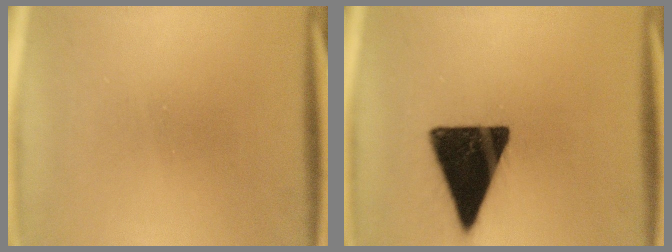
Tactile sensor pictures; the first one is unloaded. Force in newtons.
{"total": 17.6}